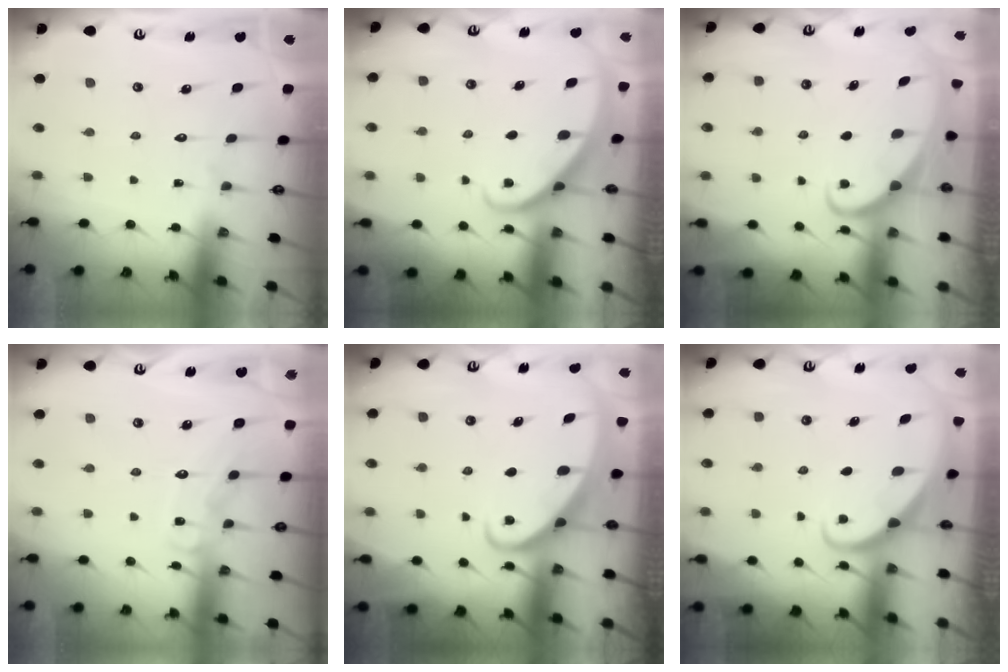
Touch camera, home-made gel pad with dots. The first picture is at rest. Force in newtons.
{"total": 1.9, "press": 1.9, "slide": 0.2}
{"total": 2.3, "press": 2.3, "slide": 0.3}
{"total": 8.2, "press": 8.2, "slide": 0.7}
{"total": 2.5, "press": 2.5, "slide": 0.3}
{"total": 2.1, "press": 2.1, "slide": 0.2}